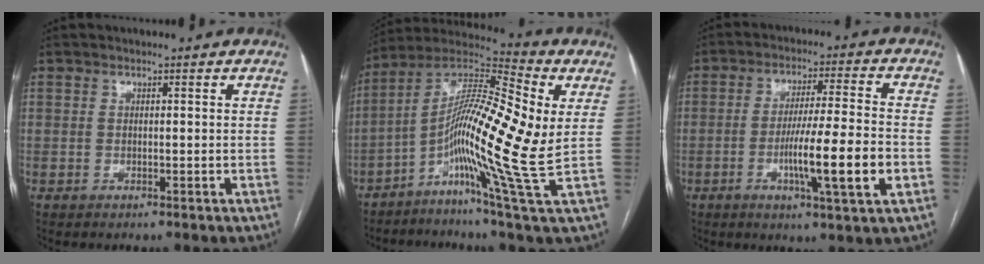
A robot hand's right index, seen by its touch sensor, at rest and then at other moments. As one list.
[{"total": 17.7, "force": [-0.9, 0.5, 17.7], "torque": [-0.335, 0.014, -0.037]}, {"total": 11.9, "force": [-3.3, -0.2, 11.5], "torque": [-0.198, -0.007, -0.057]}]